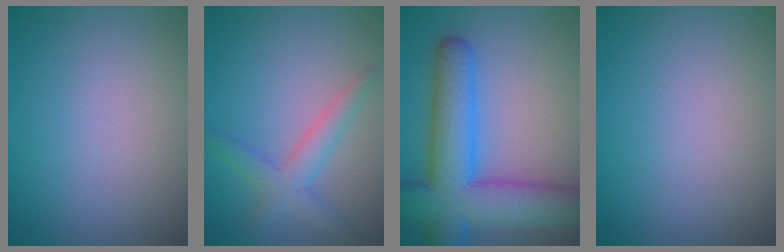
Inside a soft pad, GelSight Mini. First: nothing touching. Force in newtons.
{"total": 2.9, "press": 2.9, "slide": 0.1}
{"total": 10.7, "press": 10.7, "slide": 0.5}
{"total": 0.0}